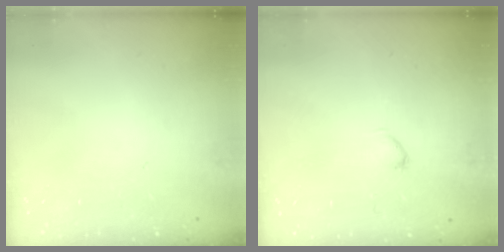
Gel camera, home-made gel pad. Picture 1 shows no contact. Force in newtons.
{"total": 2.3, "press": 2.3, "slide": 0.4}